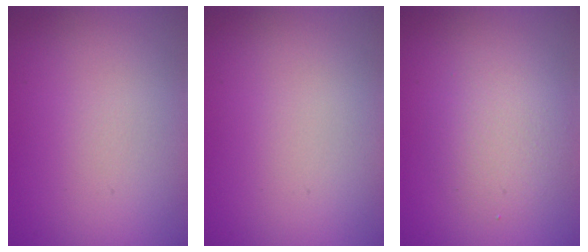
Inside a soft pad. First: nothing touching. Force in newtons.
{"total": 0.0}
{"total": 3.0, "press": 3.0, "slide": 0.2}